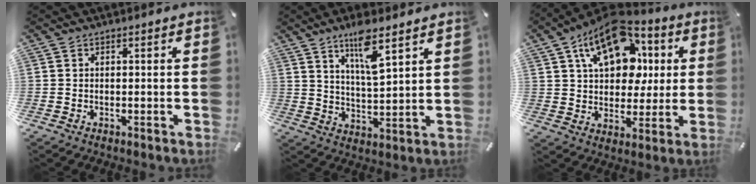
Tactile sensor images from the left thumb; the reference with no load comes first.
{"total": 9.6, "force": [6.7, 2.1, 6.6], "torque": [-0.113, -0.033, 0.112]}
{"total": 18.3, "force": [7.1, 12.5, 11.3], "torque": [-0.185, -0.021, 0.125]}